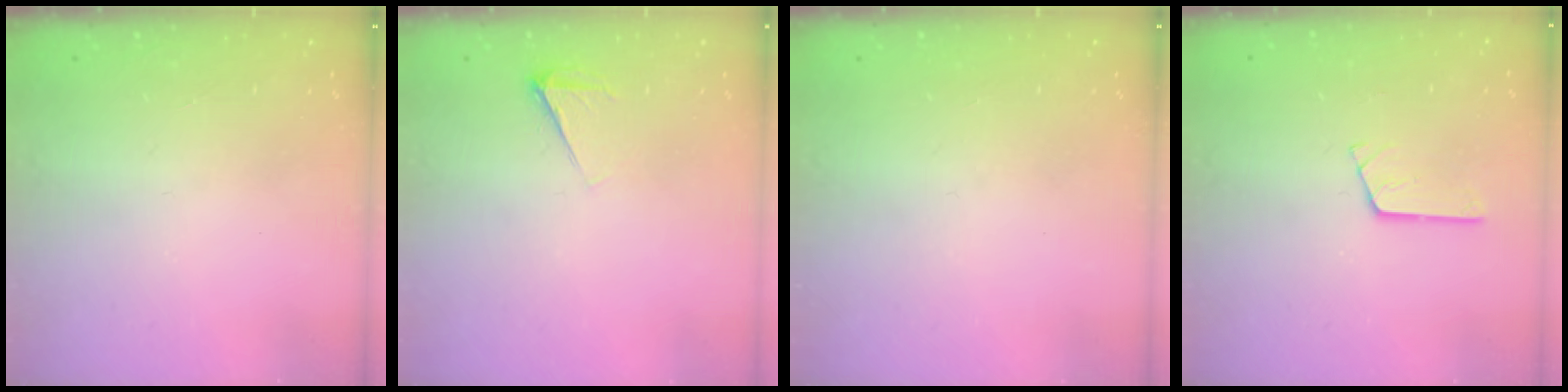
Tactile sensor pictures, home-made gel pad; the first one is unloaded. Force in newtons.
{"total": 4.9, "press": 4.8, "slide": 0.7}
{"total": 1.5, "press": 1.4, "slide": 0.2}
{"total": 2.6, "press": 2.6, "slide": 0.3}